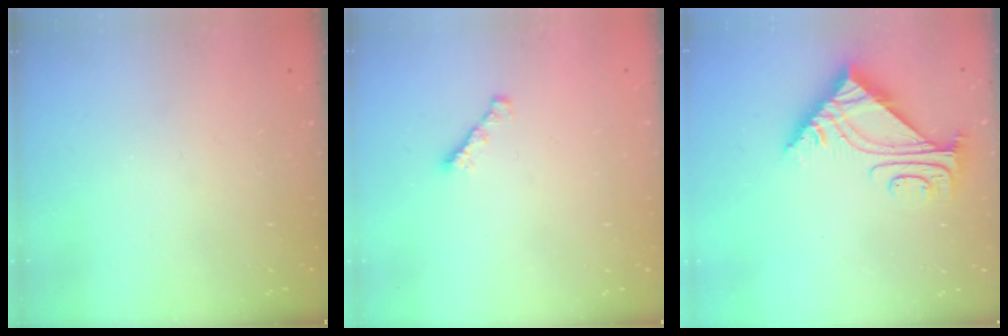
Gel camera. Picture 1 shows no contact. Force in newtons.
{"total": 1.6, "press": 1.5, "slide": 0.5}
{"total": 7.5, "press": 7.4, "slide": 0.8}